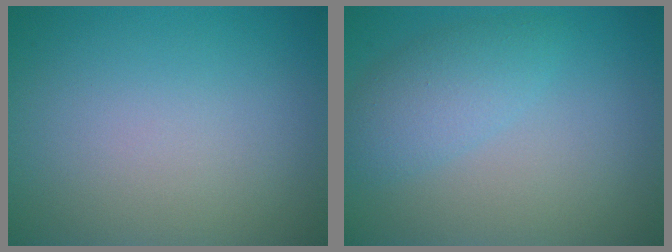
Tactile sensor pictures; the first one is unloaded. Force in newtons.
{"total": 3.1, "press": 3.1, "slide": 0.2}